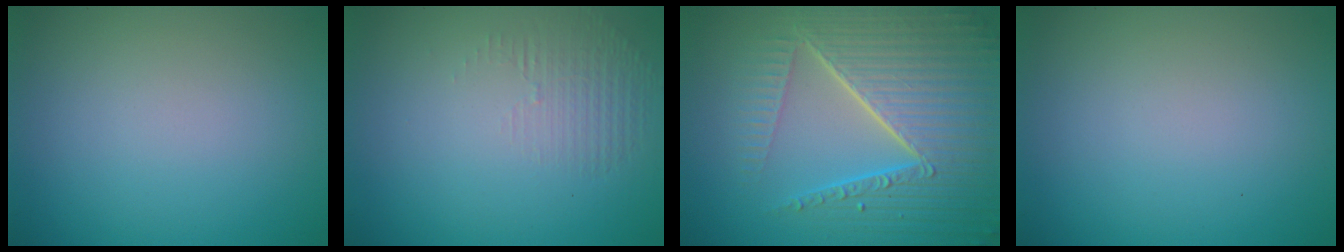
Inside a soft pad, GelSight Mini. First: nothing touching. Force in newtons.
{"total": 1.4, "press": 0.1, "slide": 1.4}
{"total": 8.7, "press": 6.0, "slide": 6.3}
{"total": 0.0}